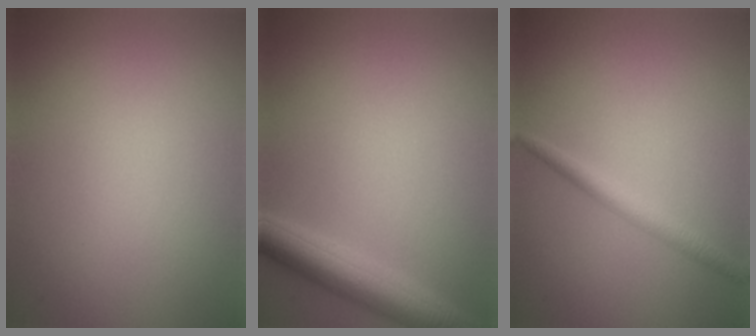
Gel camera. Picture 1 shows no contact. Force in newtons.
{"total": 4.5, "press": 4.4, "slide": 0.2}
{"total": 2.0, "press": 2.0, "slide": 0.1}